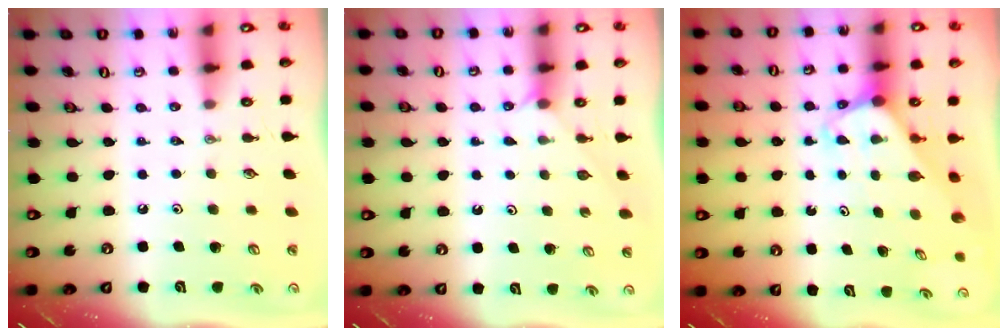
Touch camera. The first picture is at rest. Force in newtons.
{"total": 3.3, "press": 3.3, "slide": 0.5}
{"total": 2.2, "press": 2.2, "slide": 0.1}